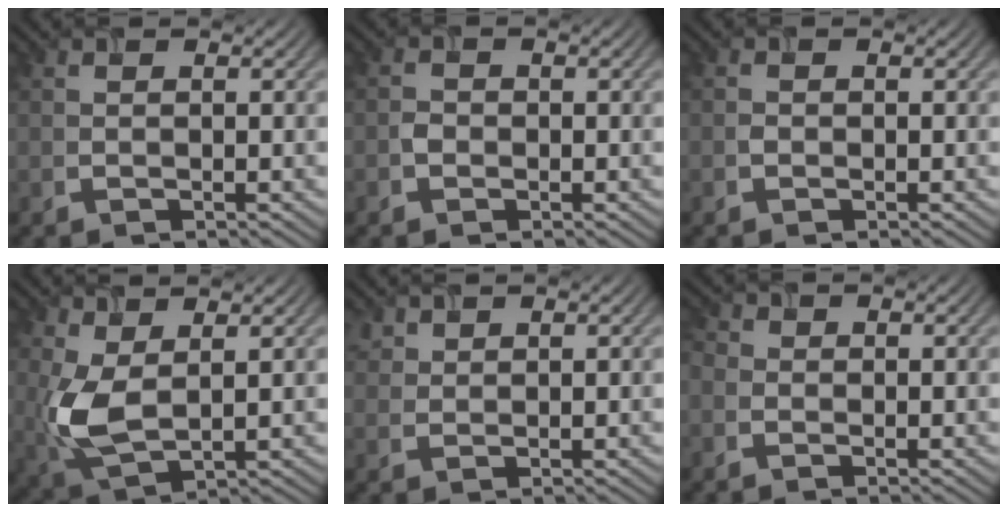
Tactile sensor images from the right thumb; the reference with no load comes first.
{"total": 1.1, "force": [-0.5, 0.9, 0.3], "torque": [-0.006, -0.002, -0.013]}
{"total": 0.5, "force": [-0.3, 0.4, 0.1], "torque": [-0.001, -0.004, -0.007]}
{"total": 6.7, "force": [1.0, 3.6, 5.5], "torque": [-0.148, -0.005, 0.023]}
{"total": 2.1, "force": [1.7, 1.0, 0.7], "torque": [-0.022, 0.003, 0.042]}
{"total": 1.8, "force": [-0.4, 1.6, 0.8], "torque": [-0.022, 0.000, -0.013]}